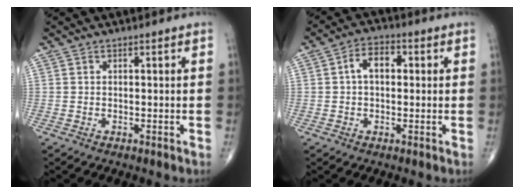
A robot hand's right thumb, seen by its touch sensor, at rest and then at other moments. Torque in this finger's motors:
{"motor_torque": [0.85, 1.17, 0.86, 0.11, -0.05]}